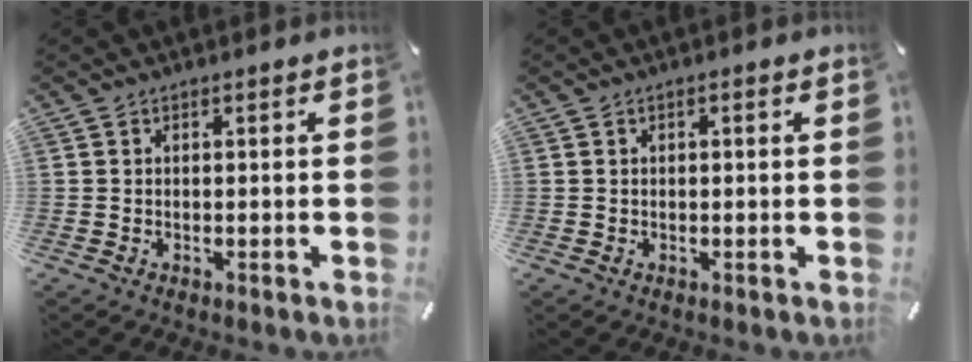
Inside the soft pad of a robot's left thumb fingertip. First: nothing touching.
{"total": 0.7, "force": [0.0, 0.3, 0.6], "torque": [-0.010, 0.002, -0.001]}